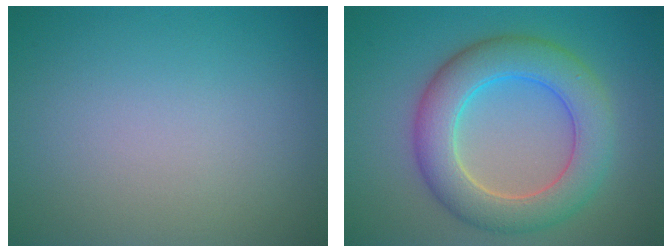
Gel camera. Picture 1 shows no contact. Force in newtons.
{"total": 7.2, "press": 7.1, "slide": 0.6}